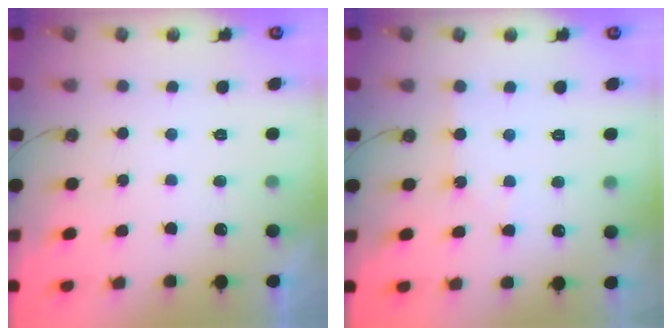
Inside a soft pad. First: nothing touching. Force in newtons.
{"total": 1.6, "press": 1.6, "slide": 0.3}